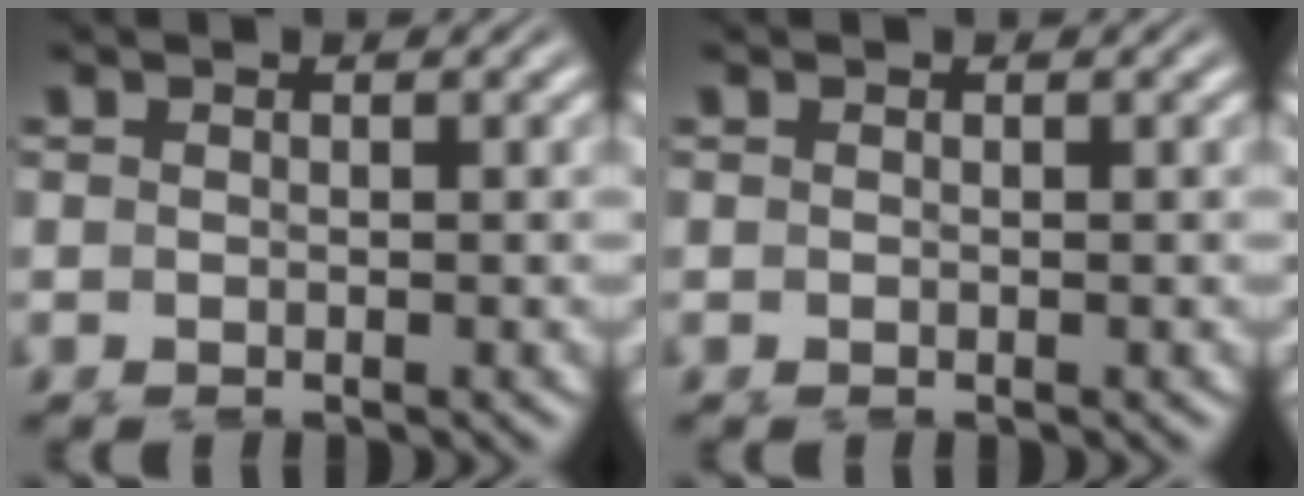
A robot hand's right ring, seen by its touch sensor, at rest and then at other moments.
{"total": 0.0}